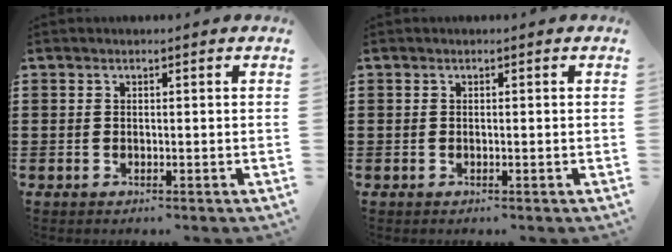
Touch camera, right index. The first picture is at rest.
{"total": 0.0}